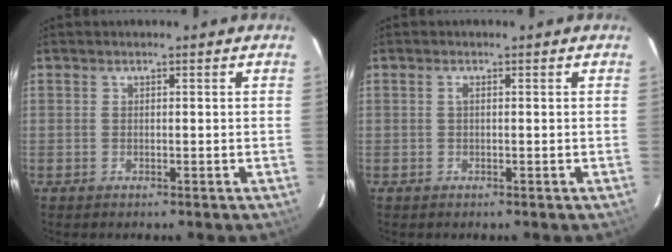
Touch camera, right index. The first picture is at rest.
{"total": 0.7, "force": [0.0, 0.1, 0.7], "torque": [-0.014, 0.003, -0.002]}